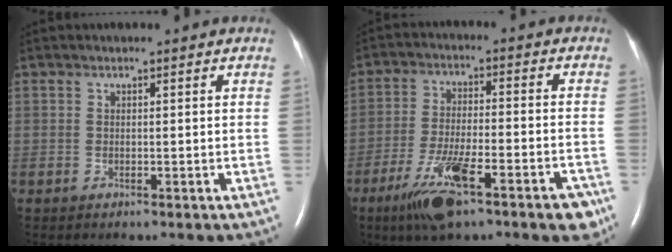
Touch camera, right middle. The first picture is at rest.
{"total": 12.9, "force": [-7.5, 2.6, 10.2], "torque": [-0.162, -0.010, -0.120]}